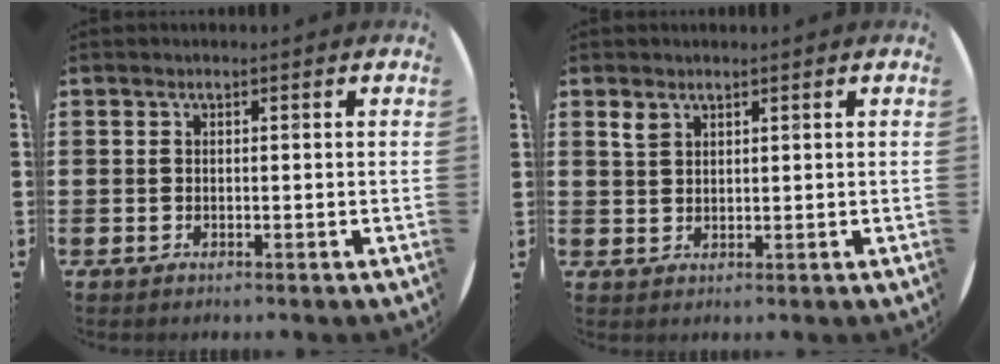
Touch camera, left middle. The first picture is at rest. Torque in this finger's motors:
{"motor_torque": [0.03, 0.11, 0.05, 0.03]}